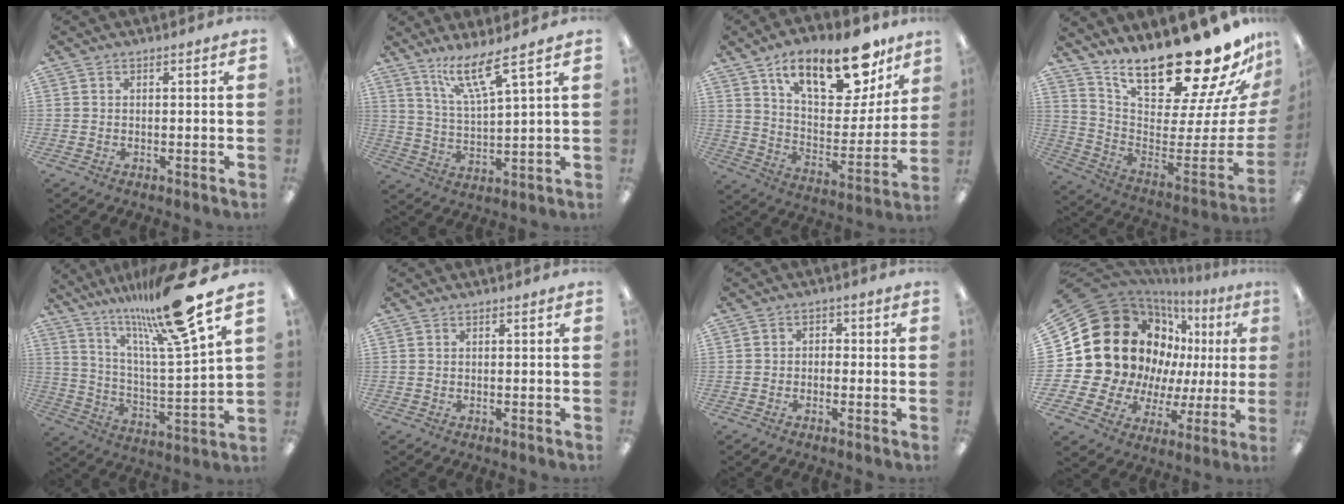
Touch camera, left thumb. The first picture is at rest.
{"total": 10.6, "force": [7.6, 1.5, 7.3], "torque": [-0.144, -0.033, 0.131]}
{"total": 22.0, "force": [14.8, 9.2, 13.5], "torque": [-0.196, -0.086, 0.247]}
{"total": 23.0, "force": [19.0, 4.9, 12.1], "torque": [-0.180, -0.163, 0.315]}
{"total": 22.9, "force": [17.8, 2.2, 14.2], "torque": [-0.246, -0.097, 0.279]}
{"total": 0.0}
{"total": 2.2, "force": [-1.5, 1.5, 0.5], "torque": [-0.008, 0.010, -0.031]}
{"total": 25.9, "force": [8.3, 20.4, 13.6], "torque": [-0.275, -0.067, 0.193]}